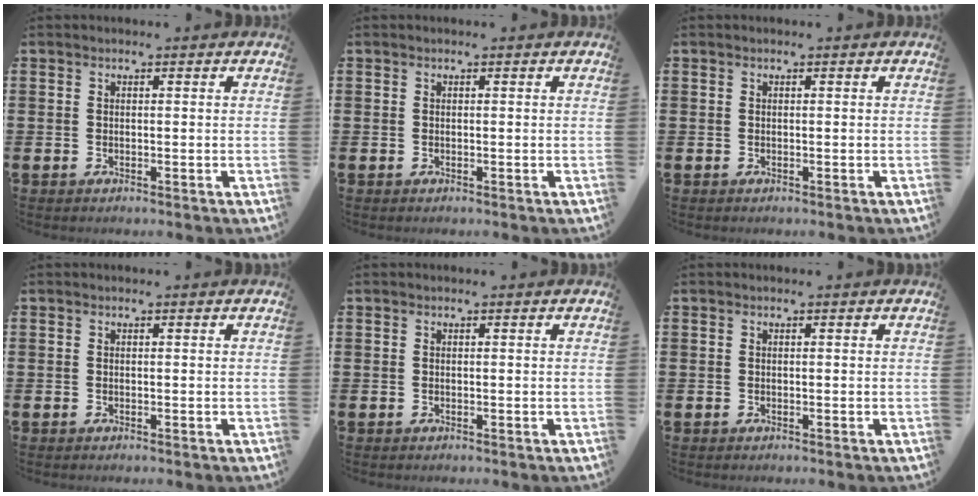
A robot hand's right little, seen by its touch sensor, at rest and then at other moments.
{"total": 0.0}
{"total": 0.0}
{"total": 0.0}
{"total": 0.0}
{"total": 0.0}